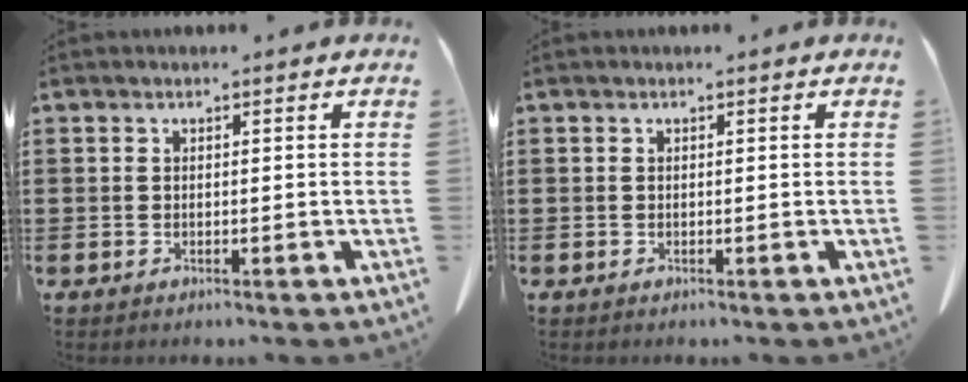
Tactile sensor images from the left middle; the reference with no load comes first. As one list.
[{"total": 0.0}]